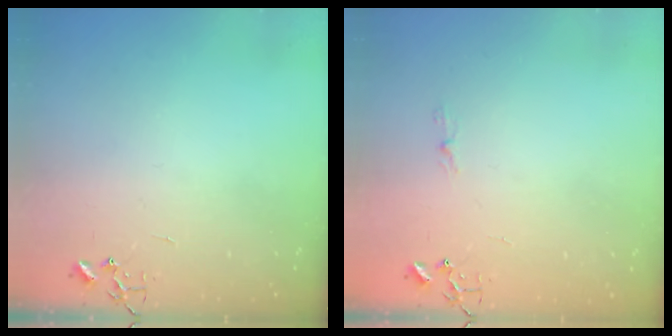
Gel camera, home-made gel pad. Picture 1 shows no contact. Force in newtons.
{"total": 3.5, "press": 3.5, "slide": 0.3}